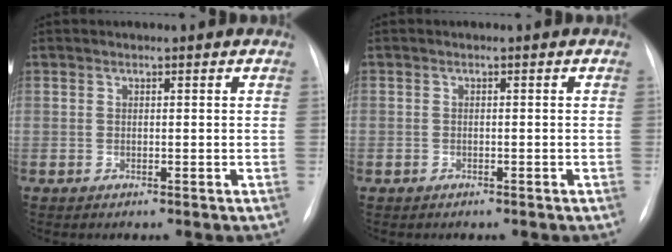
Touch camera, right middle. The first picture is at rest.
{"total": 0.6, "force": [-0.4, 0.4, 0.1], "torque": [-0.011, 0.002, -0.006]}